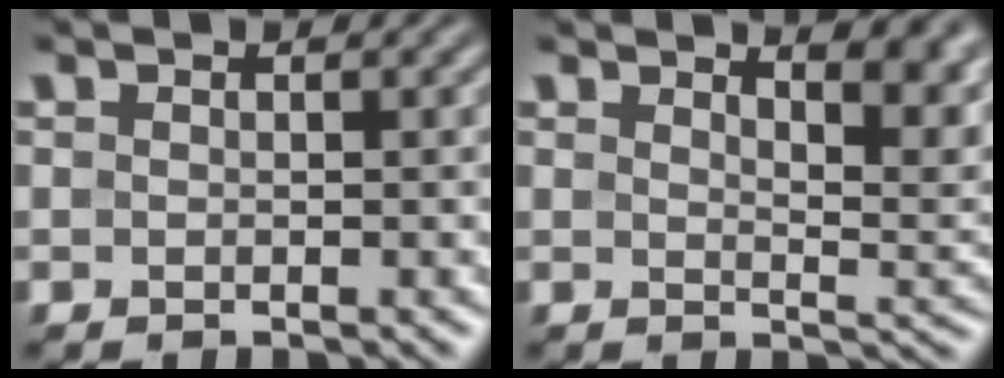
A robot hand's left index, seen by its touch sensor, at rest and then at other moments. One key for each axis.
{"total": 7.3, "fx": 5.1, "fy": 2.6, "fz": 4.6, "tx": -0.036, "ty": 0.013, "tz": 0.058}